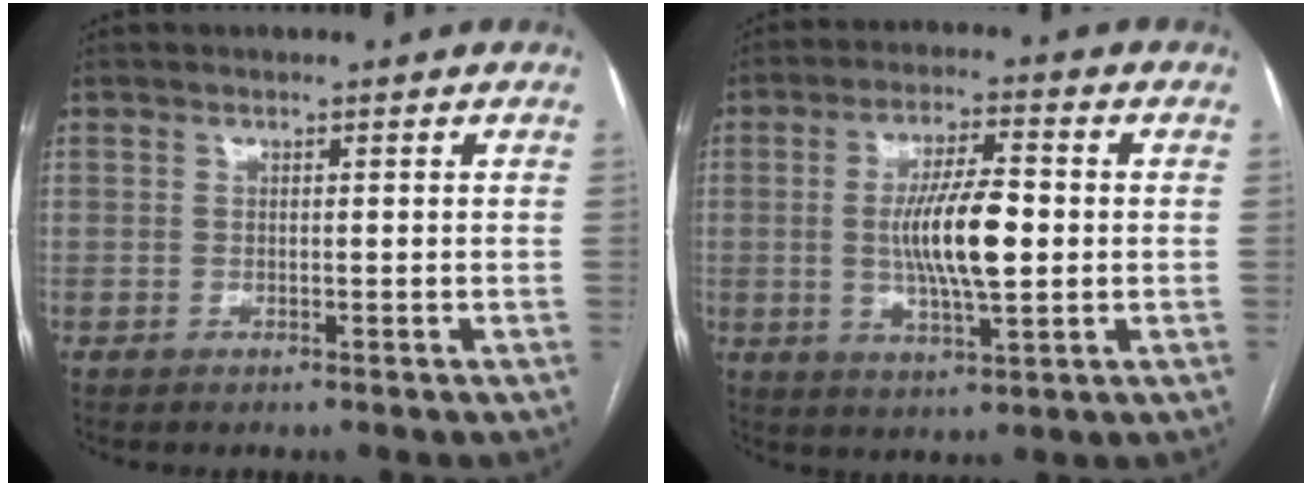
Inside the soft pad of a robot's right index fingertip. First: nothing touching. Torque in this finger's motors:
{"motor_torque": [0.39, 0.00, 0.44, 0.12]}